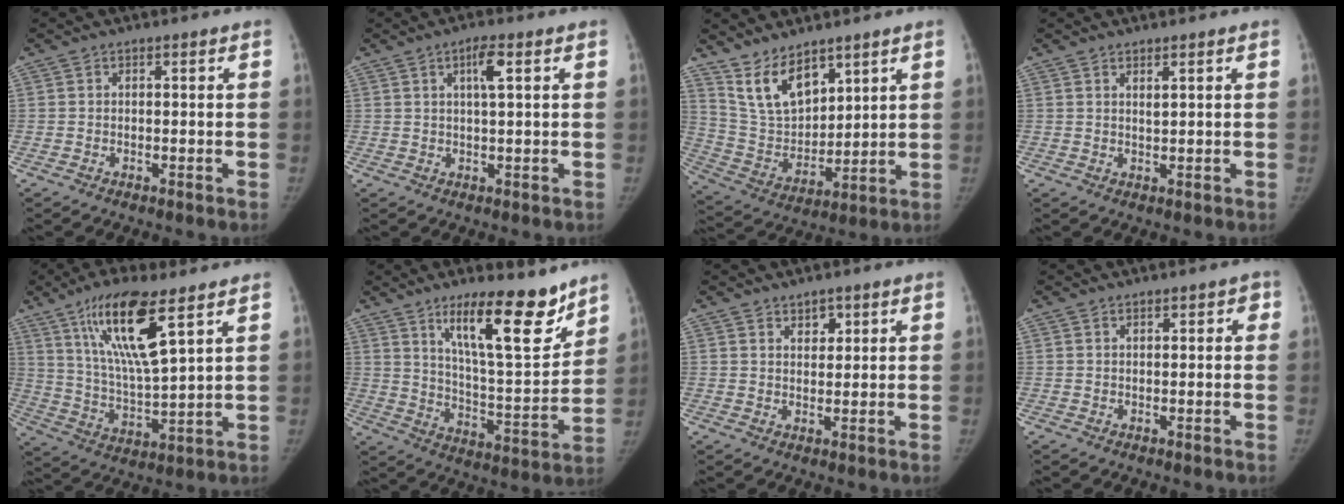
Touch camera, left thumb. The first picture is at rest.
{"total": 4.0, "force": [1.6, 0.8, 3.6], "torque": [-0.065, 0.000, 0.028]}
{"total": 11.9, "force": [8.4, 5.8, 6.0], "torque": [-0.087, -0.051, 0.183]}
{"total": 1.4, "force": [0.9, 0.2, 1.0], "torque": [-0.017, -0.009, 0.019]}
{"total": 16.1, "force": [8.7, 3.7, 13.0], "torque": [-0.241, -0.043, 0.170]}
{"total": 18.0, "force": [12.0, 4.7, 12.6], "torque": [-0.158, -0.088, 0.203]}
{"total": 2.8, "force": [1.8, 1.8, 1.3], "torque": [-0.004, -0.012, 0.032]}
{"total": 1.8, "force": [0.9, 1.0, 1.3], "torque": [-0.001, 0.001, 0.010]}